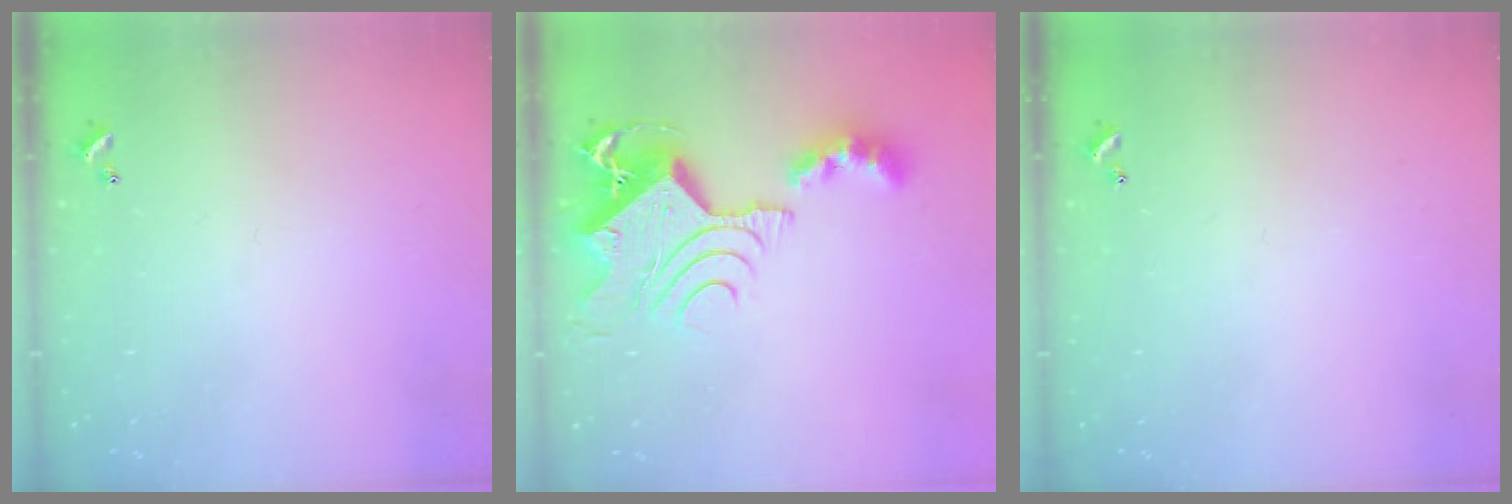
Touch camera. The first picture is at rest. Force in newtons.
{"total": 13.1, "press": 13.0, "slide": 1.4}
{"total": 0.0}